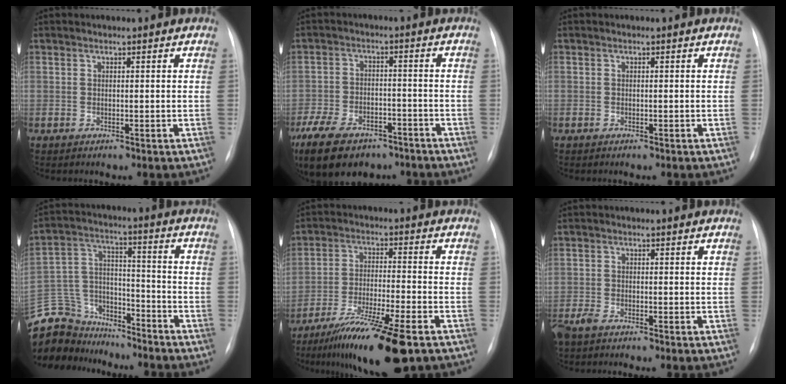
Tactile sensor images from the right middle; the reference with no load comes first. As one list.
[{"total": 18.1, "force": [-12.2, 9.8, 9.2], "torque": [-0.247, -0.019, -0.190]}, {"total": 0.0}, {"total": 17.1, "force": [-15.2, 7.2, 2.8], "torque": [-0.076, 0.052, -0.255]}, {"total": 13.6, "force": [-9.1, 0.9, 10.1], "torque": [-0.178, -0.040, -0.155]}, {"total": 3.2, "force": [-2.5, 0.6, 1.8], "torque": [-0.039, -0.007, -0.049]}]